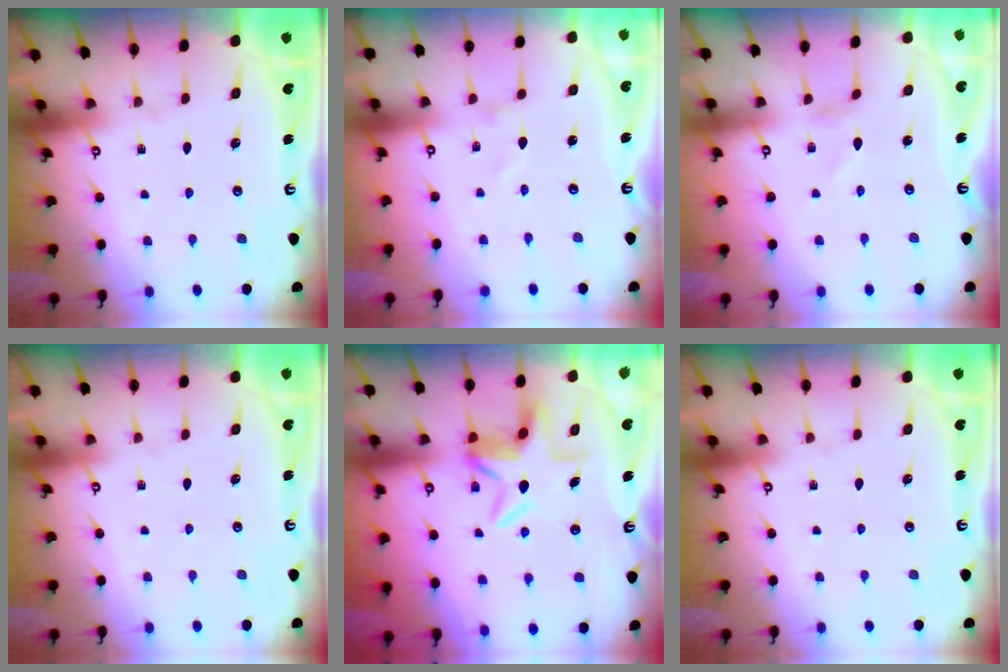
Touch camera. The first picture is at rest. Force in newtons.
{"total": 1.0, "press": 1.0, "slide": 0.0}
{"total": 0.0}
{"total": 0.0}
{"total": 6.2, "press": 5.8, "slide": 2.2}
{"total": 0.0}